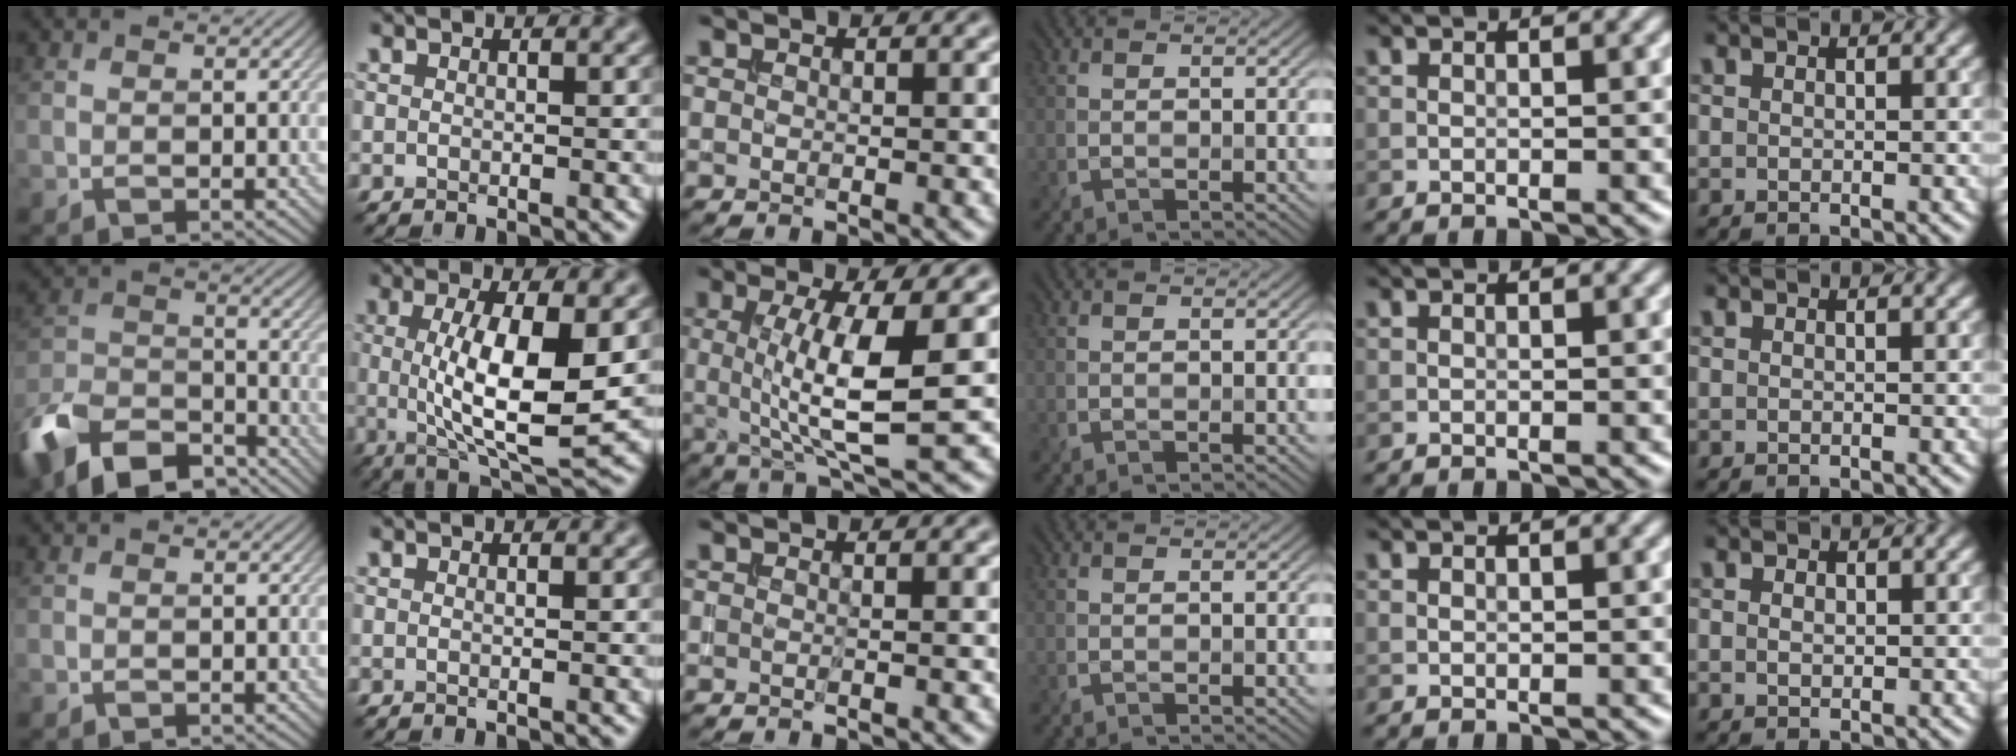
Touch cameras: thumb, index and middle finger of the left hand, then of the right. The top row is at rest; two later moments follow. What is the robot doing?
{"motion": "insert", "object": "drawer"}